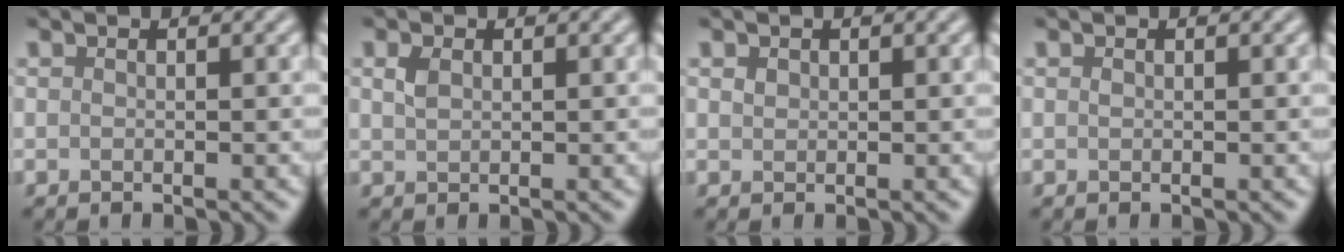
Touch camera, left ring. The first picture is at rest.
{"total": 1.3, "force": [0.5, 0.8, 0.8], "torque": [-0.019, 0.002, 0.012]}
{"total": 0.7, "force": [0.4, 0.5, 0.2], "torque": [-0.005, -0.001, 0.008]}
{"total": 0.0}